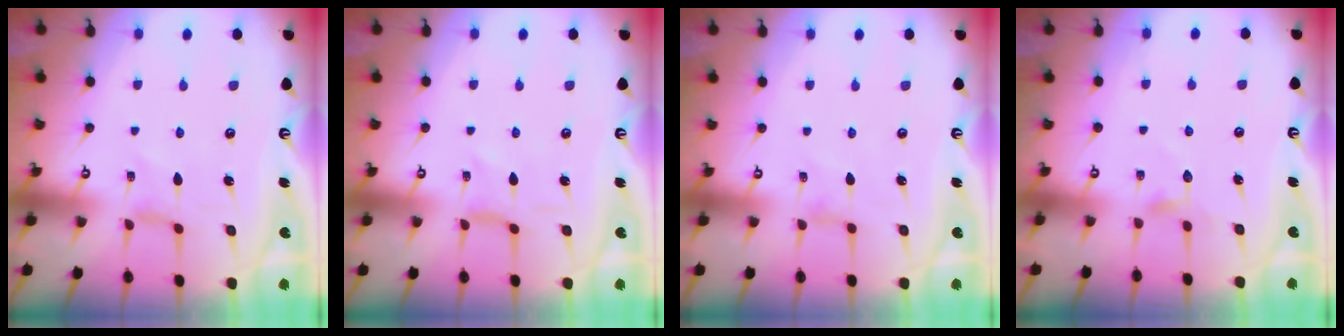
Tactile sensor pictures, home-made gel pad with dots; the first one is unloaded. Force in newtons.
{"total": 0.0}
{"total": 0.6, "press": 0.6, "slide": 0.2}
{"total": 4.5, "press": 4.4, "slide": 0.5}